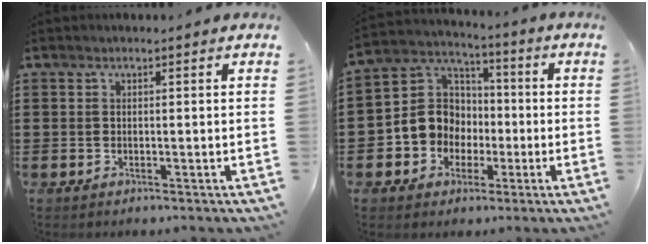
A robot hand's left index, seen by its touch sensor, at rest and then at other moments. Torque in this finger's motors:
{"motor_torque": [1.18, 0.81, 0.43, 0.10]}